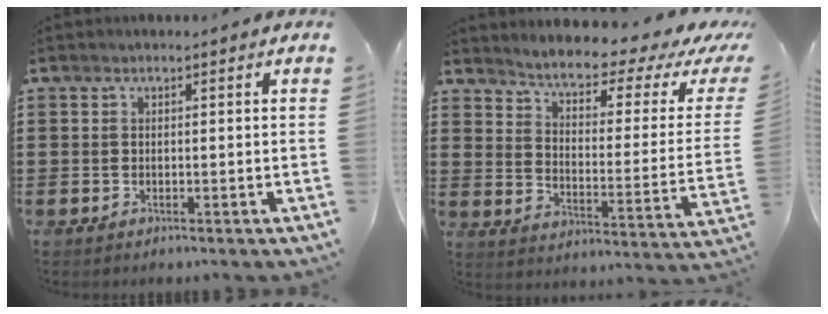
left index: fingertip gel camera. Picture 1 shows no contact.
{"total": 3.8, "force": [3.1, 0.4, 2.2], "torque": [-0.061, -0.027, 0.043]}